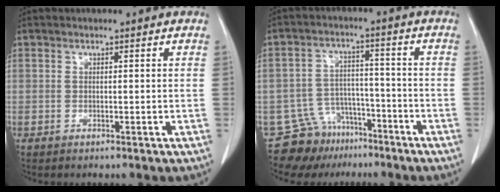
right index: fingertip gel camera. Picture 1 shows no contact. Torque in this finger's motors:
{"motor_torque": [-0.62, 0.29, -0.98, -0.16]}